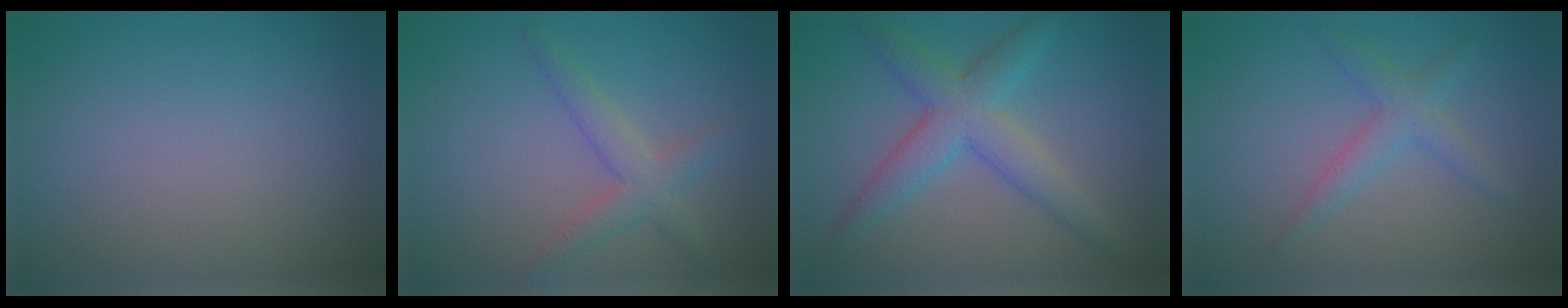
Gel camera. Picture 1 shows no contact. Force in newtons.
{"total": 2.7, "press": 2.7, "slide": 0.1}
{"total": 4.7, "press": 4.7, "slide": 0.1}
{"total": 2.3, "press": 2.3, "slide": 0.2}